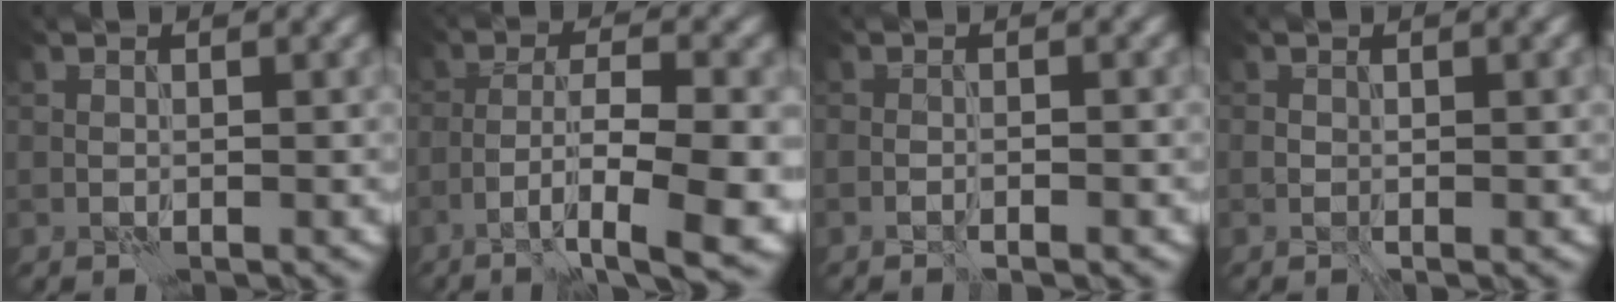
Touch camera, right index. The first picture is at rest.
{"total": 10.5, "force": [-4.8, 2.8, 8.9], "torque": [-0.147, -0.005, -0.069]}
{"total": 1.1, "force": [-0.8, 0.1, 0.7], "torque": [-0.012, 0.002, -0.017]}
{"total": 1.6, "force": [-0.1, 0.7, 1.5], "torque": [-0.021, -0.002, -0.002]}